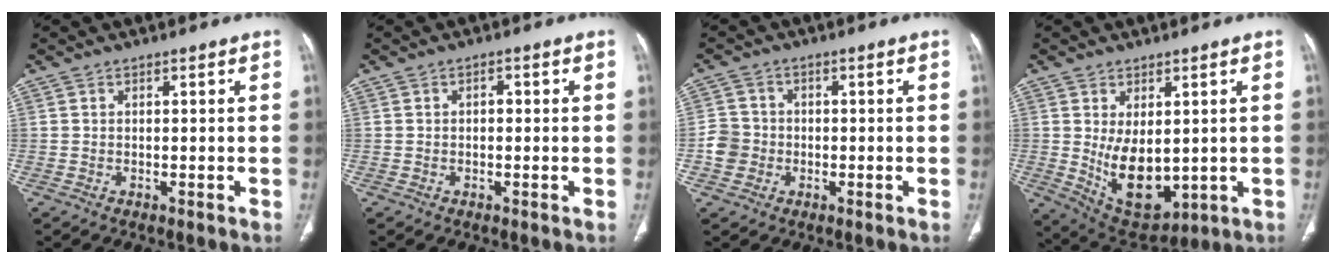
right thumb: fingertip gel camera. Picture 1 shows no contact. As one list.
[{"total": 1.2, "force": [0.1, 0.7, 1.0], "torque": [-0.011, 0.000, -0.003]}, {"total": 4.6, "force": [-1.2, 4.3, 1.4], "torque": [-0.011, 0.013, -0.028]}, {"total": 11.4, "force": [0.1, 6.5, 9.4], "torque": [-0.132, -0.019, 0.031]}]